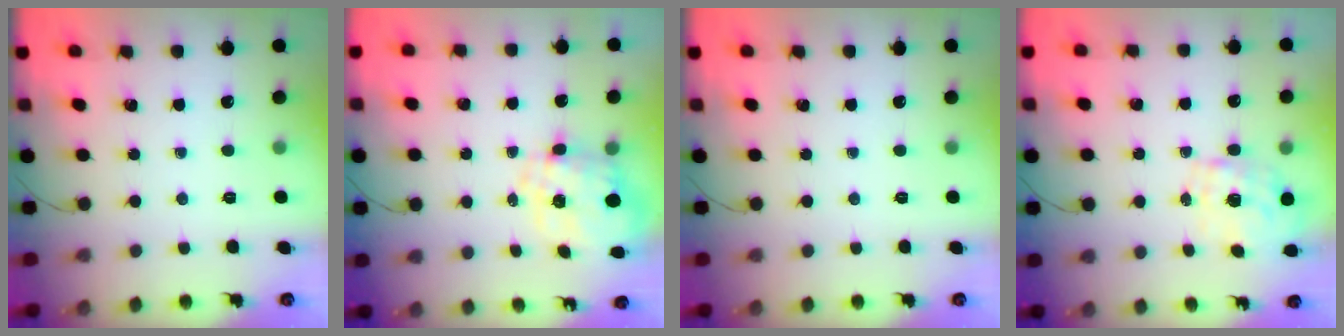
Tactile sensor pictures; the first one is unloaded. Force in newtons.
{"total": 3.7, "press": 3.3, "slide": 1.8}
{"total": 0.0}
{"total": 1.6, "press": 1.4, "slide": 0.8}